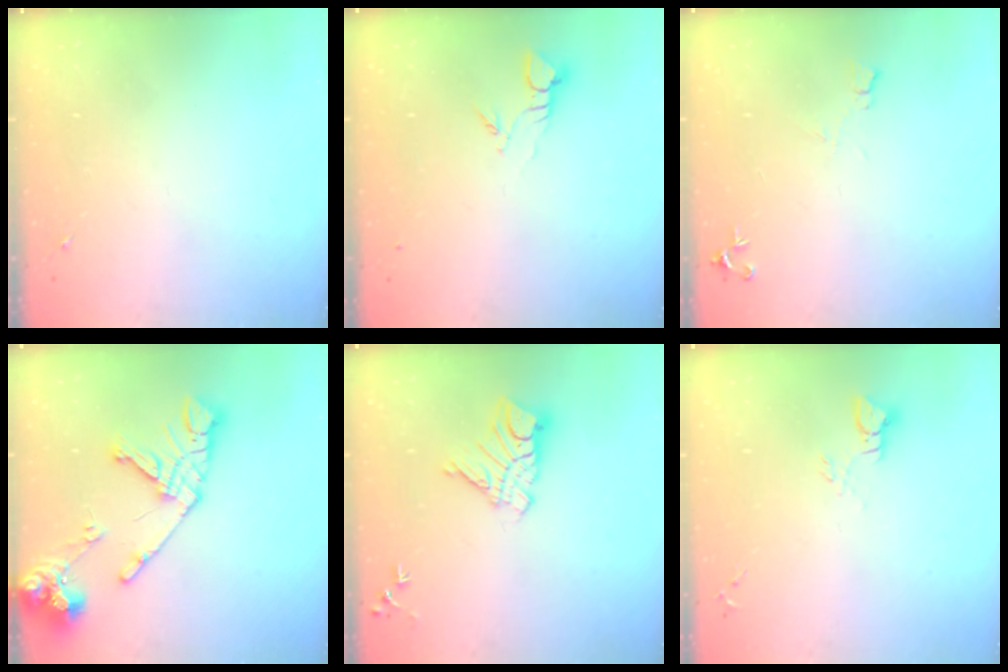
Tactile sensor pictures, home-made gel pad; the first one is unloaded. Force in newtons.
{"total": 3.7, "press": 3.7, "slide": 0.3}
{"total": 5.9, "press": 5.8, "slide": 1.0}
{"total": 17.0, "press": 16.9, "slide": 2.2}
{"total": 11.1, "press": 11.0, "slide": 1.0}
{"total": 3.5, "press": 3.4, "slide": 0.3}